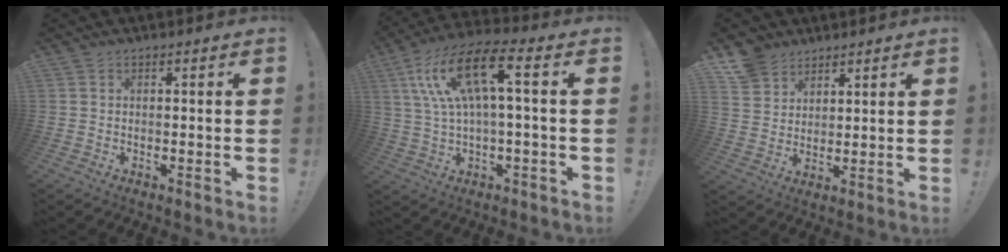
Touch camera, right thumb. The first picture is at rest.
{"total": 15.5, "force": [3.7, 4.5, 14.4], "torque": [-0.276, -0.005, 0.053]}
{"total": 8.2, "force": [6.0, 5.4, 1.2], "torque": [-0.037, -0.038, 0.122]}